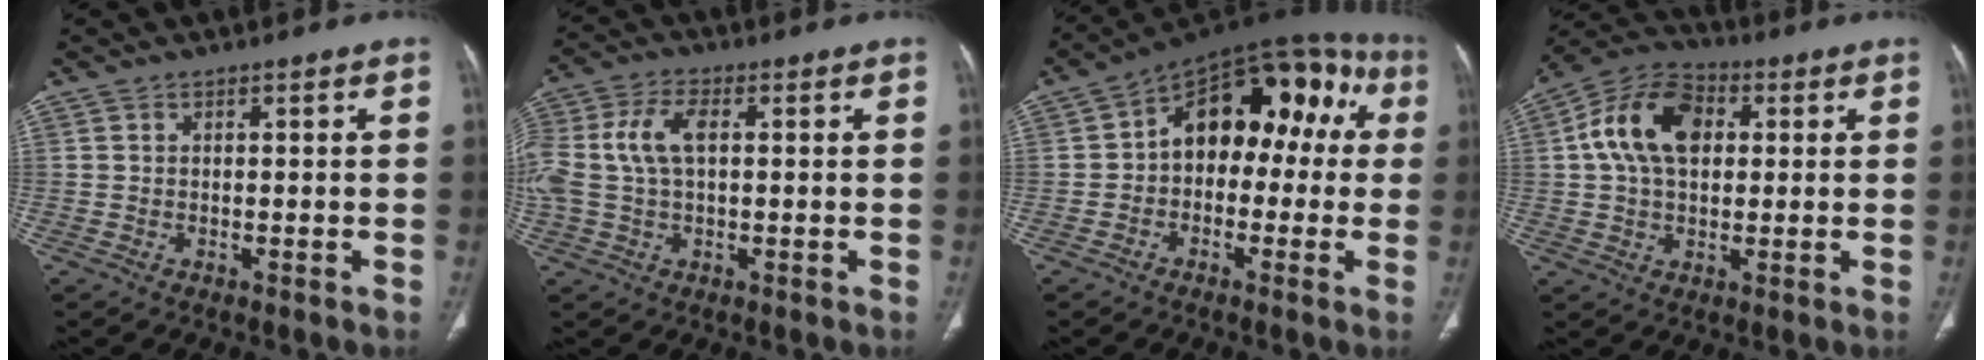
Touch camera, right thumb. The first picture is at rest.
{"total": 11.4, "force": [1.5, 6.5, 9.2], "torque": [-0.223, 0.023, 0.031]}
{"total": 17.6, "force": [1.6, 11.2, 13.4], "torque": [-0.130, 0.059, 0.008]}
{"total": 13.9, "force": [2.7, 9.1, 10.1], "torque": [-0.173, 0.020, 0.039]}